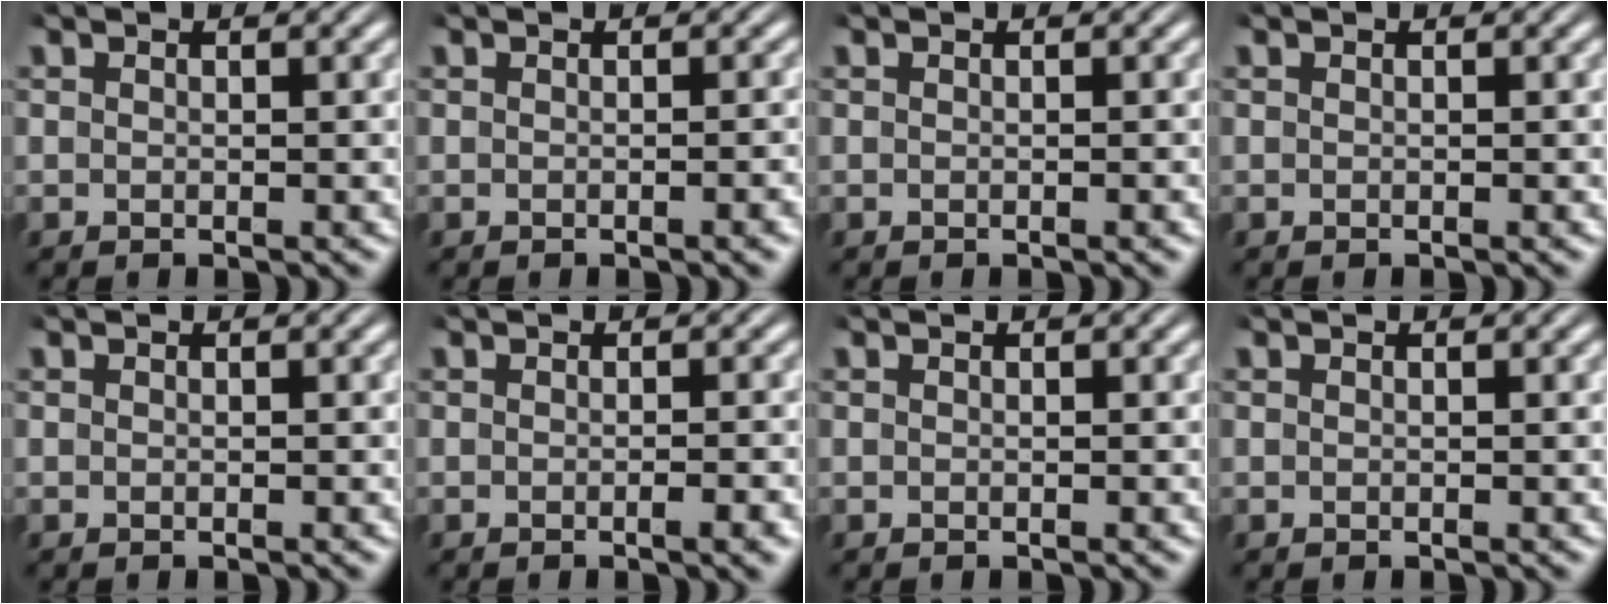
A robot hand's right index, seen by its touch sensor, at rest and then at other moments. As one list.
[{"total": 0.6, "force": [-0.4, -0.1, 0.4], "torque": [-0.006, 0.005, -0.009]}, {"total": 0.0}, {"total": 0.0}, {"total": 0.0}, {"total": 0.9, "force": [-0.6, -0.1, 0.7], "torque": [-0.008, 0.006, -0.015]}, {"total": 0.0}, {"total": 0.0}]